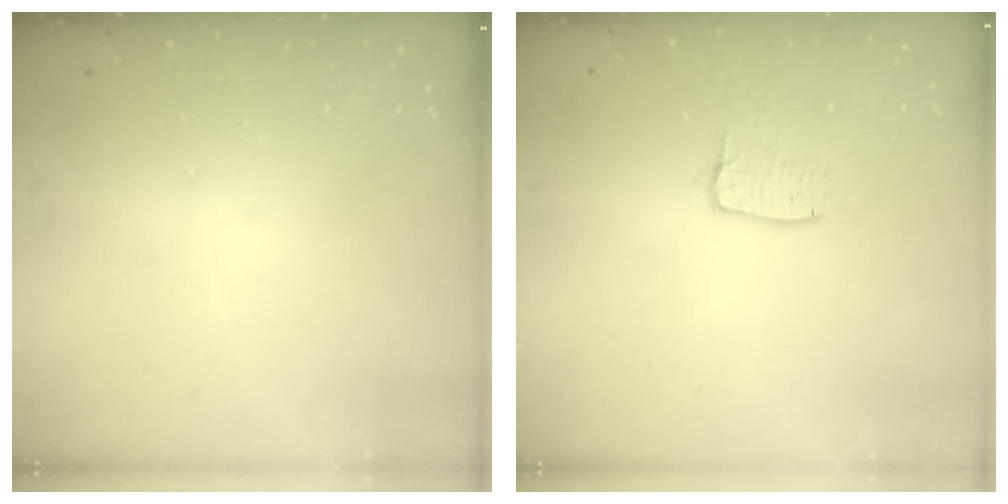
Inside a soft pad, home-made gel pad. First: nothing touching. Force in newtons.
{"total": 3.8, "press": 3.8, "slide": 0.3}